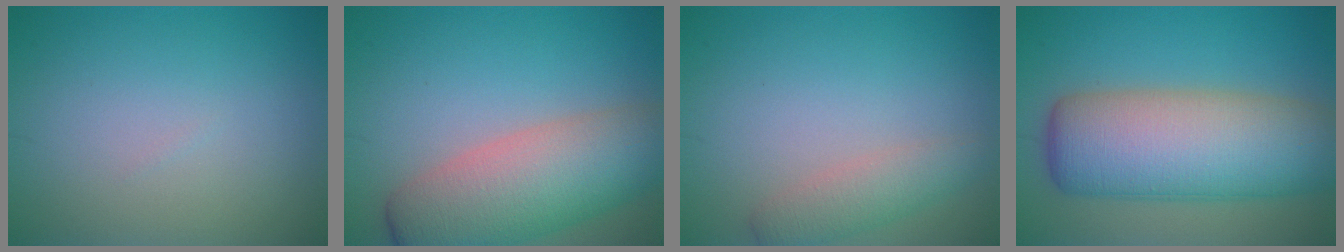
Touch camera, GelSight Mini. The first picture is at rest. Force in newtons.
{"total": 9.1, "press": 9.1, "slide": 0.4}
{"total": 2.6, "press": 2.6, "slide": 0.1}
{"total": 12.0, "press": 12.0, "slide": 0.3}